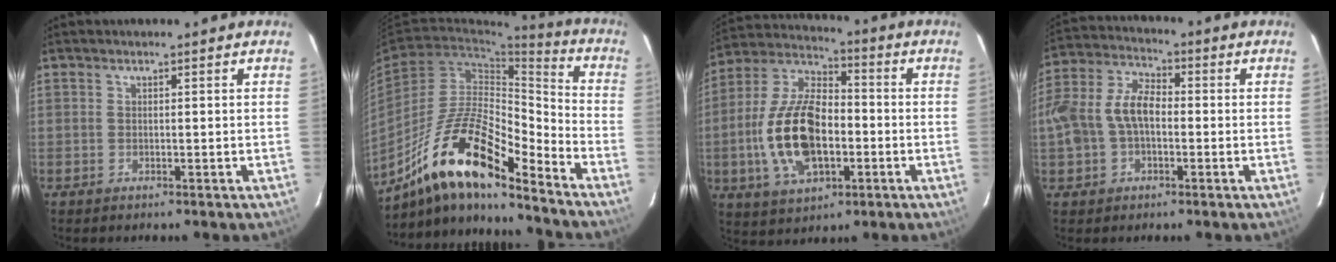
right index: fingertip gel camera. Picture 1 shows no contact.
{"total": 18.1, "force": [-12.7, 4.4, 12.1], "torque": [-0.216, -0.005, -0.237]}
{"total": 18.1, "force": [-3.6, 9.4, 15.0], "torque": [-0.312, 0.006, -0.061]}
{"total": 10.7, "force": [-1.5, 6.8, 8.2], "torque": [-0.179, 0.023, -0.027]}